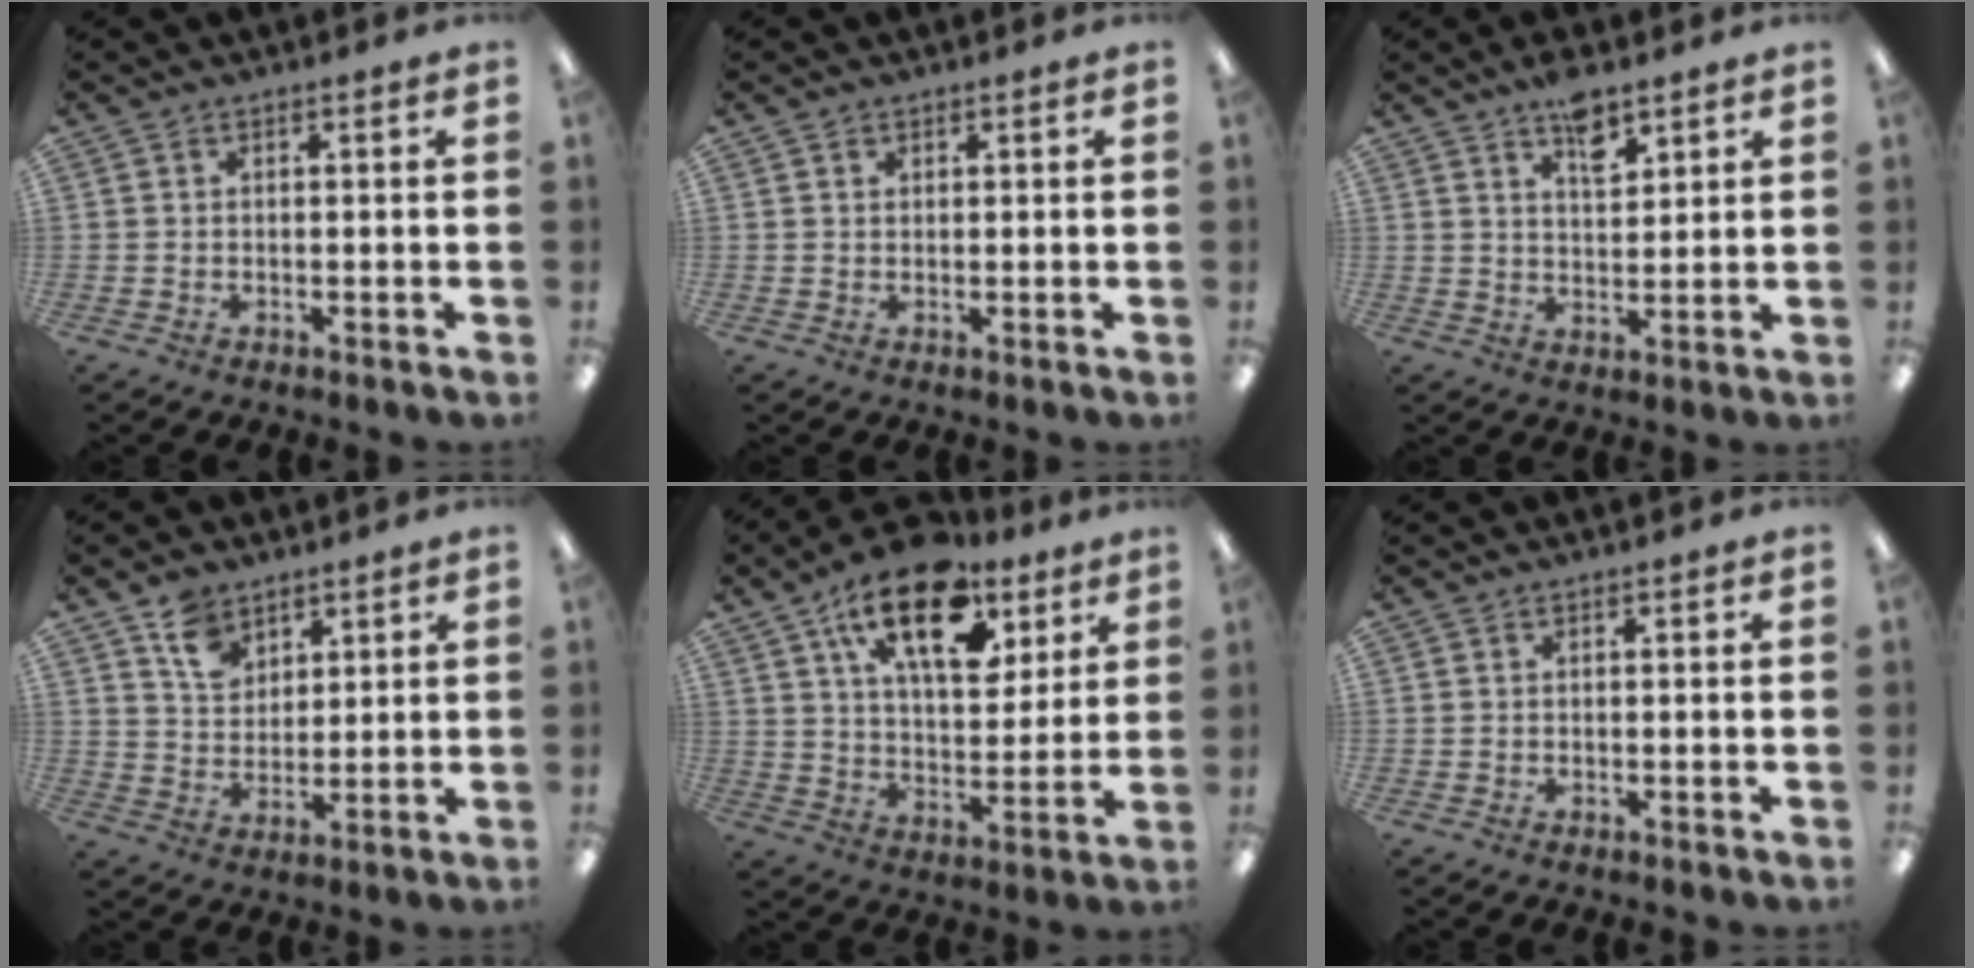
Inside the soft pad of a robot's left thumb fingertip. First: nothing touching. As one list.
[{"total": 1.0, "force": [0.6, 0.7, 0.3], "torque": [-0.007, 0.002, 0.011]}, {"total": 6.8, "force": [4.9, 2.9, 3.7], "torque": [-0.046, -0.028, 0.081]}, {"total": 8.1, "force": [5.3, 5.3, 2.9], "torque": [-0.054, -0.012, 0.100]}, {"total": 19.2, "force": [11.0, 9.6, 12.4], "torque": [-0.187, -0.047, 0.186]}, {"total": 0.0}]